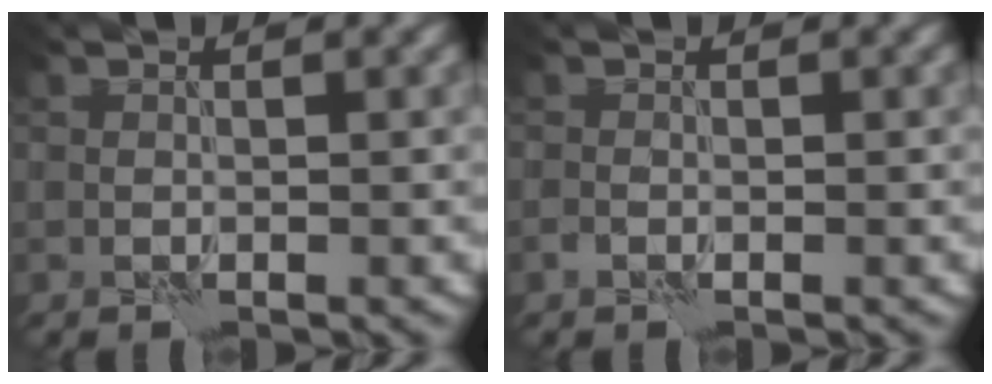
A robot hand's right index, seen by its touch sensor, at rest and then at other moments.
{"total": 0.9, "force": [-0.6, 0.4, 0.5], "torque": [-0.012, 0.001, -0.013]}